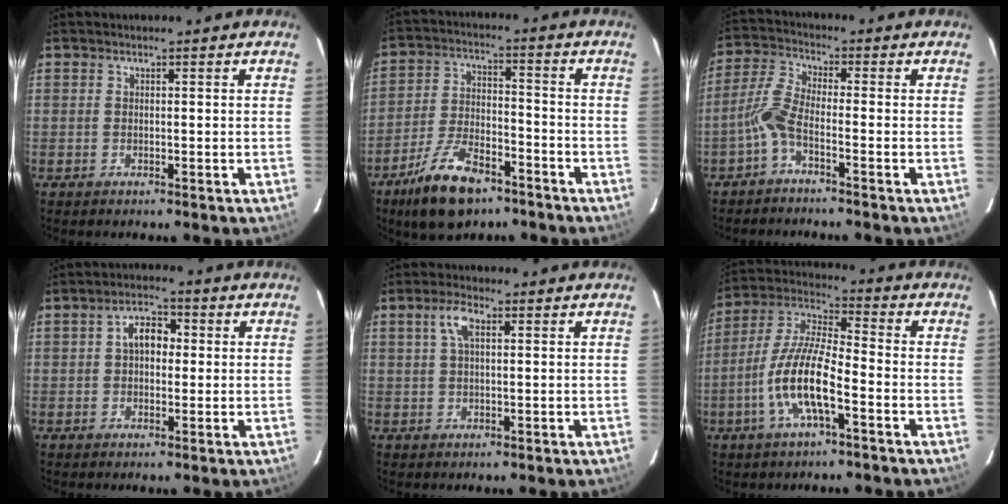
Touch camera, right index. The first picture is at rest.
{"total": 13.0, "force": [-8.9, 5.4, 7.9], "torque": [-0.170, -0.006, -0.154]}
{"total": 4.9, "force": [-2.6, 0.9, 4.1], "torque": [-0.104, 0.013, -0.056]}
{"total": 5.3, "force": [0.6, 3.6, 3.8], "torque": [-0.065, 0.022, 0.010]}
{"total": 4.1, "force": [1.4, 1.7, 3.5], "torque": [-0.070, 0.011, 0.026]}
{"total": 12.3, "force": [-4.8, 3.0, 10.9], "torque": [-0.230, -0.002, -0.095]}